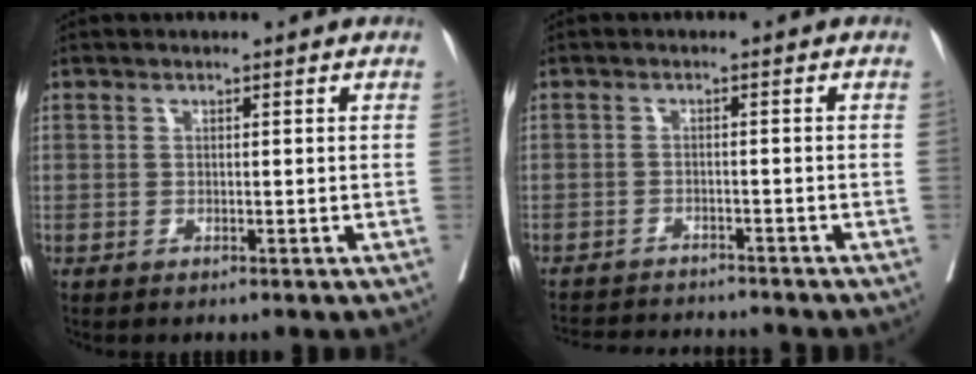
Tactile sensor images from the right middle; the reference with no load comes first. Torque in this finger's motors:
{"motor_torque": [0.96, -1.18, 0.26, 0.07]}